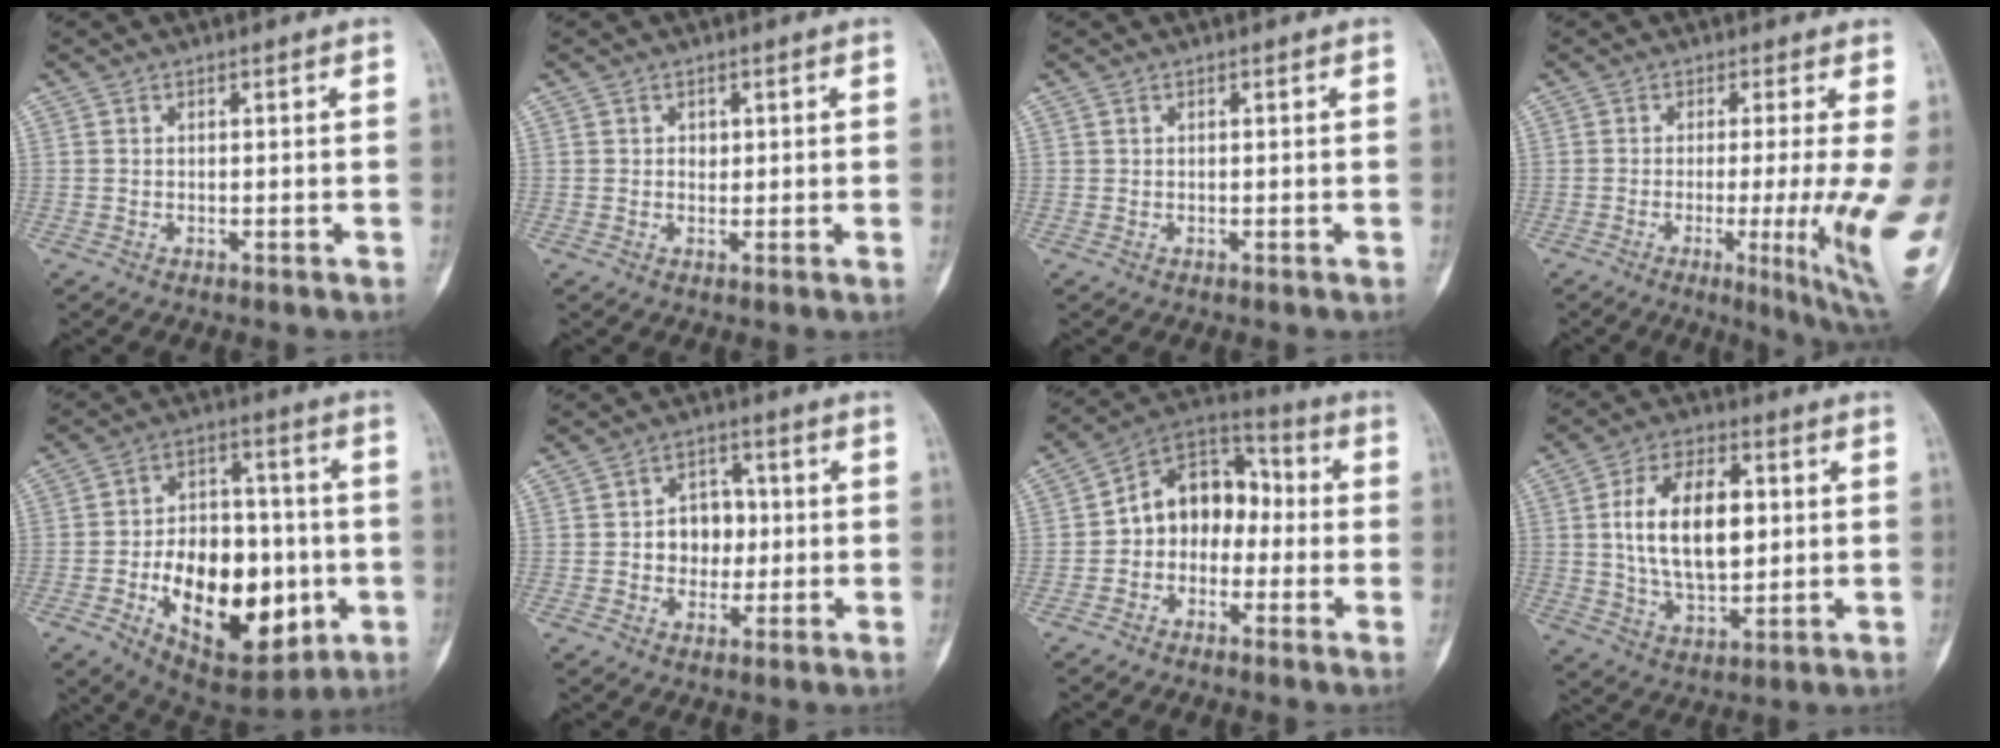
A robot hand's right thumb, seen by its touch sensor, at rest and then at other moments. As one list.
[{"total": 1.3, "force": [0.3, 1.0, 0.7], "torque": [-0.005, 0.000, 0.004]}, {"total": 0.0}, {"total": 14.8, "force": [-2.4, 1.5, 14.6], "torque": [-0.167, -0.022, -0.024]}, {"total": 25.0, "force": [-6.1, 14.6, 19.3], "torque": [-0.257, 0.023, -0.071]}, {"total": 7.2, "force": [-0.1, 5.8, 4.3], "torque": [-0.024, 0.013, -0.005]}, {"total": 12.2, "force": [-1.2, 9.2, 7.8], "torque": [-0.083, 0.049, -0.040]}, {"total": 15.8, "force": [2.0, 8.9, 12.9], "torque": [-0.203, -0.001, 0.037]}]